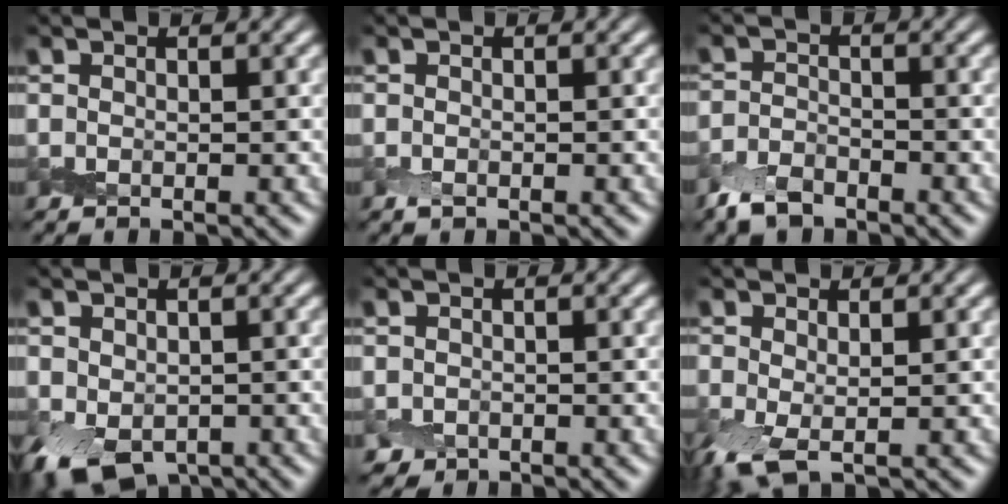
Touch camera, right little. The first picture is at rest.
{"total": 0.6, "force": [-0.4, 0.3, 0.4], "torque": [-0.009, -0.003, -0.007]}
{"total": 3.4, "force": [-2.7, 1.5, 1.4], "torque": [-0.028, -0.003, -0.061]}
{"total": 5.5, "force": [-2.5, 3.6, 3.2], "torque": [-0.056, -0.021, -0.037]}
{"total": 1.1, "force": [-0.8, 0.8, 0.1], "torque": [0.005, -0.005, -0.017]}
{"total": 3.1, "force": [-0.9, 1.4, 2.6], "torque": [-0.066, -0.010, -0.019]}